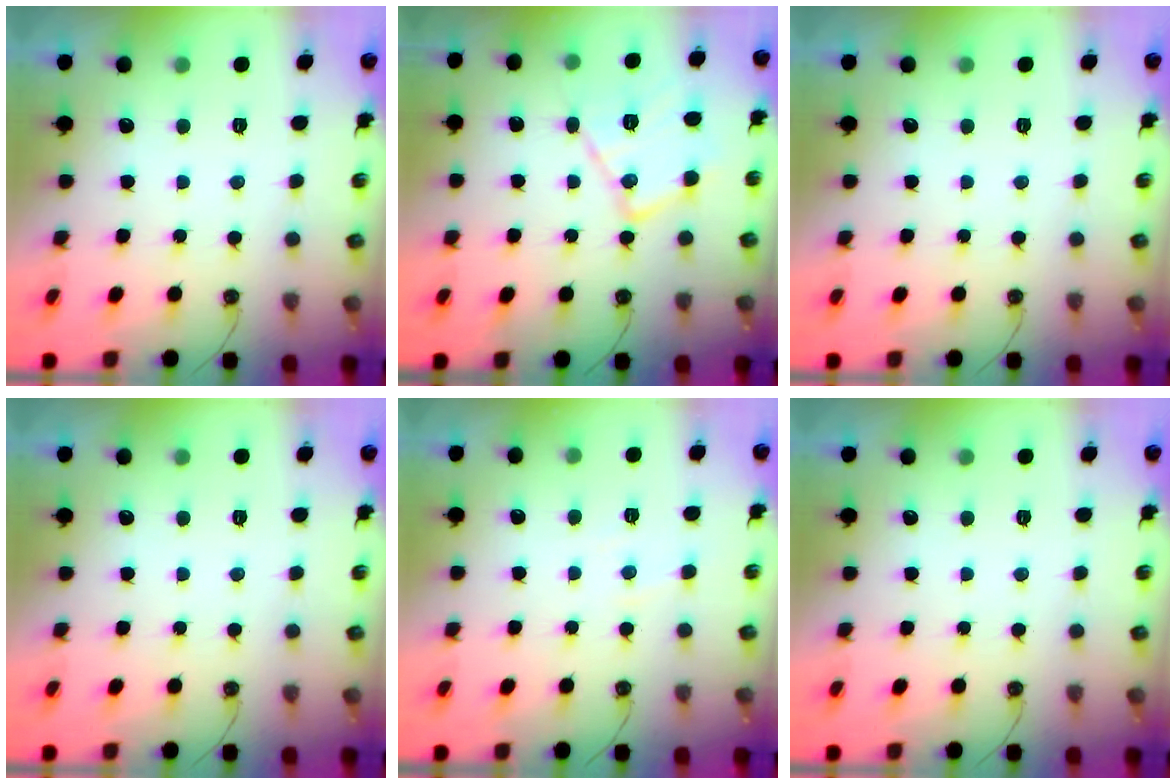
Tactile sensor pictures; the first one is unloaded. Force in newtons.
{"total": 14.4, "press": 14.4, "slide": 0.8}
{"total": 0.0}
{"total": 0.0}
{"total": 3.0, "press": 2.9, "slide": 0.6}
{"total": 0.0}